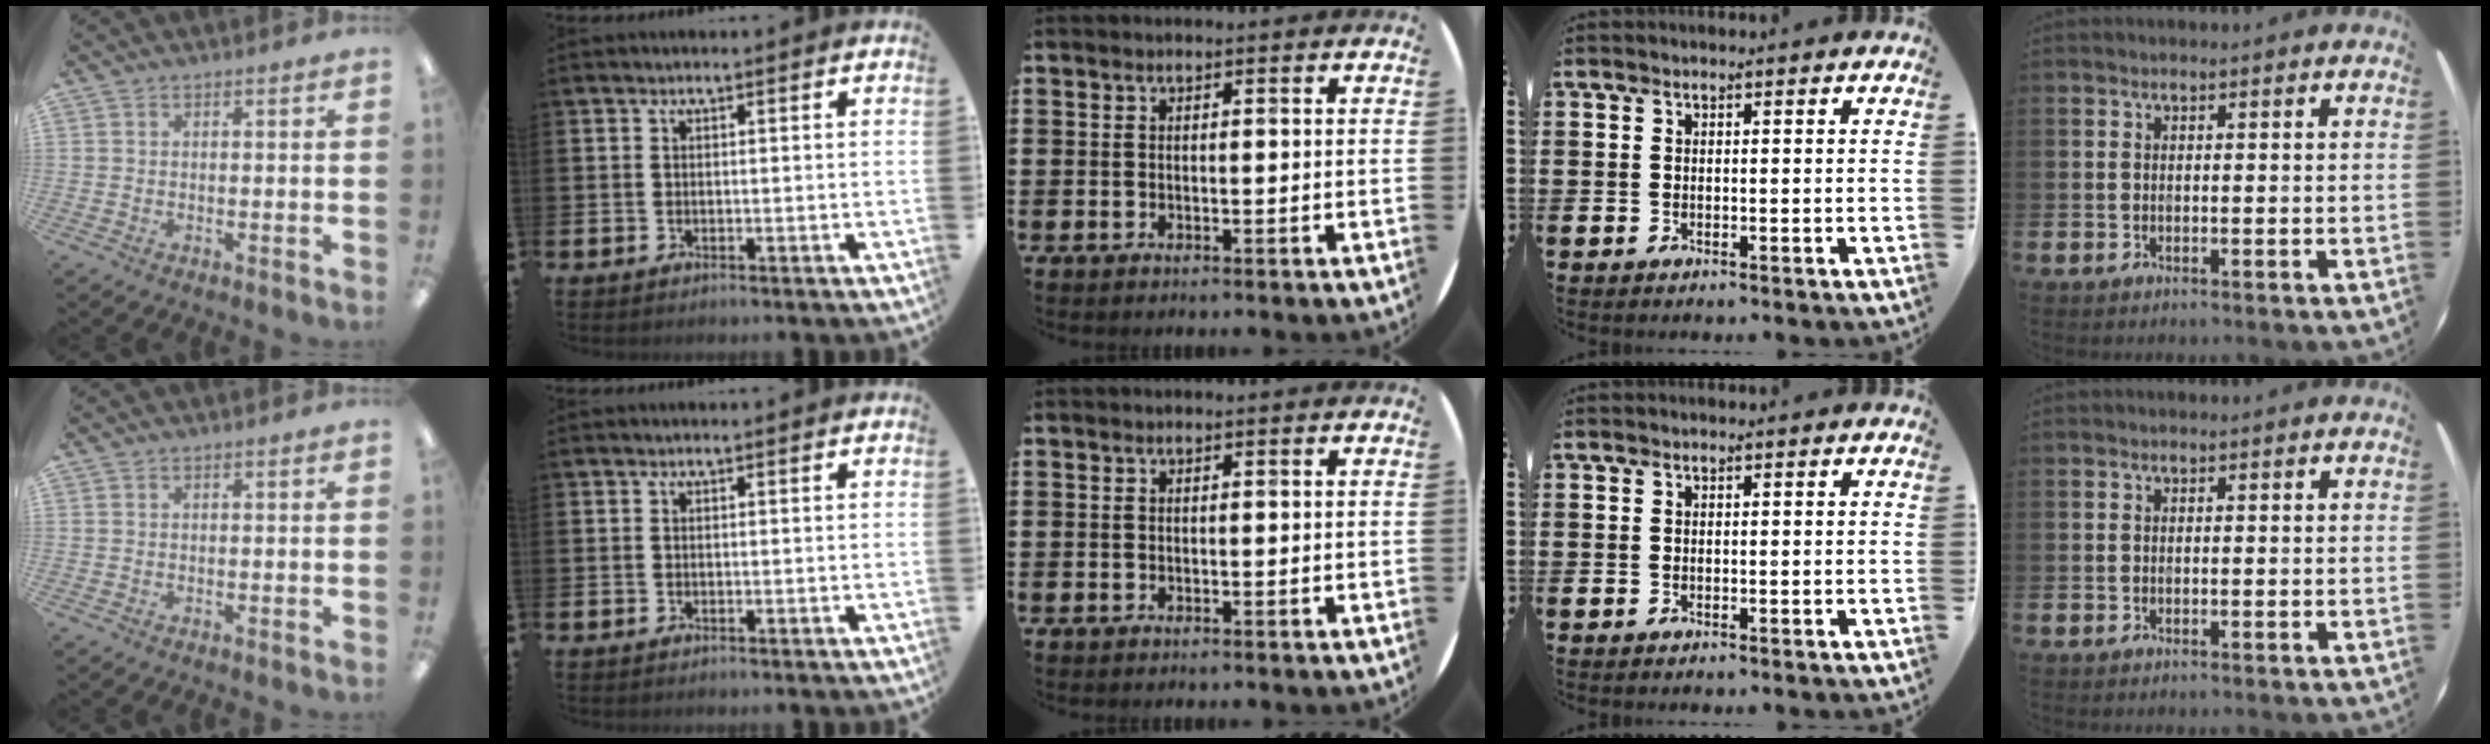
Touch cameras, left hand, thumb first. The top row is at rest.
{}